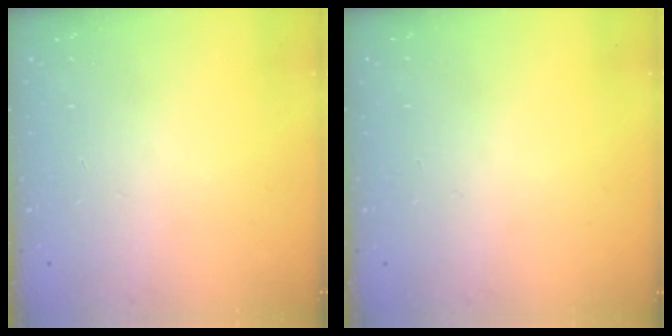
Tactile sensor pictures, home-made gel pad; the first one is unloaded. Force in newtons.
{"total": 0.0}